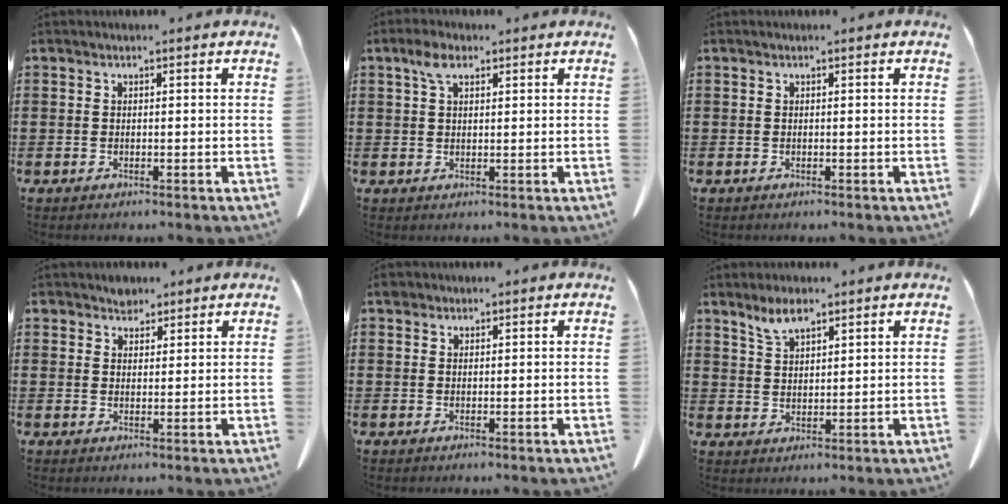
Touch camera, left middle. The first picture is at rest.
{"total": 3.4, "force": [1.8, 1.4, 2.5], "torque": [-0.055, 0.006, 0.033]}
{"total": 0.0}
{"total": 2.7, "force": [2.4, 1.2, 0.2], "torque": [-0.012, 0.005, 0.047]}
{"total": 1.0, "force": [0.8, 0.6, 0.3], "torque": [-0.009, 0.001, 0.017]}
{"total": 4.1, "force": [3.1, 1.2, 2.3], "torque": [-0.053, -0.001, 0.057]}